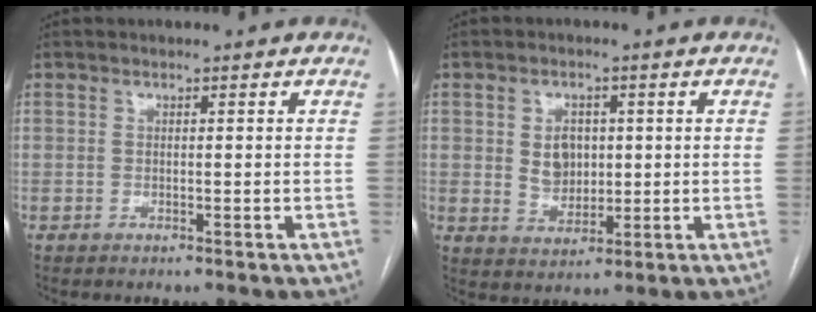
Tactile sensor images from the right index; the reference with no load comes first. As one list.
[{"total": 5.1, "force": [0.8, 3.9, 3.2], "torque": [-0.056, 0.005, 0.026]}]